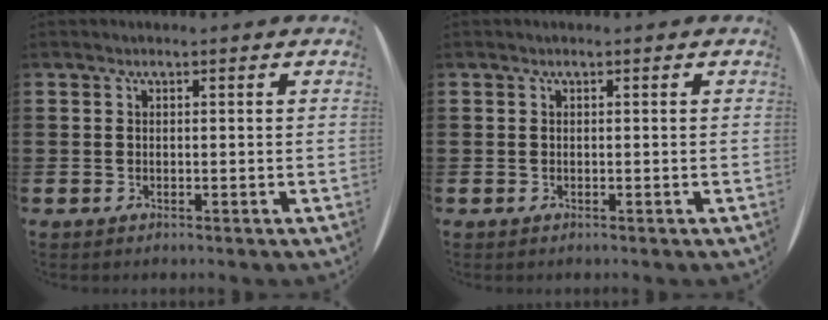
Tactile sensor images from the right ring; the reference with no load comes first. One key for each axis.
{"total": 0.0}